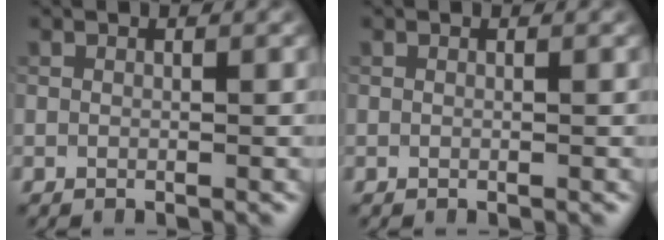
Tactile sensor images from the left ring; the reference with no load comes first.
{"total": 0.0}